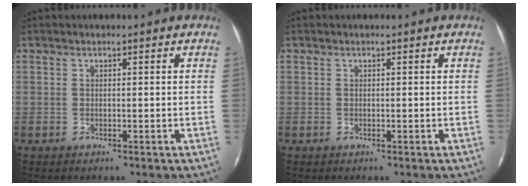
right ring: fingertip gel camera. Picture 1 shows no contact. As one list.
[{"total": 0.0}]